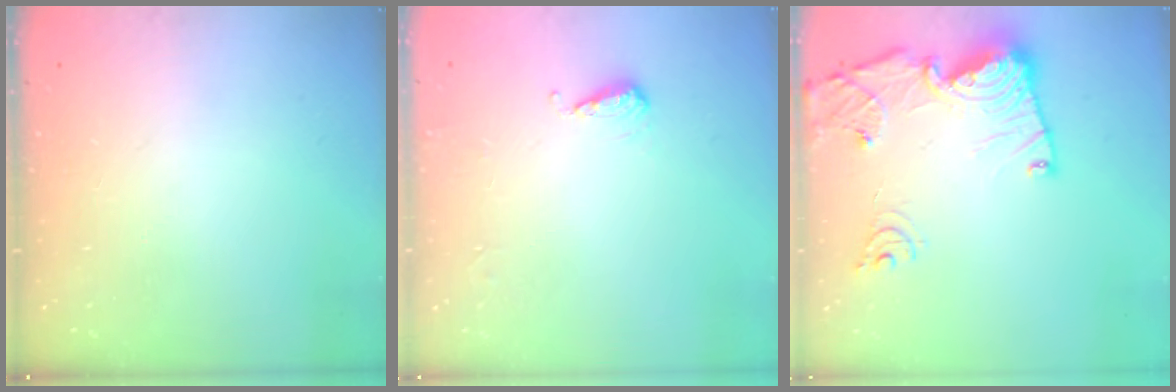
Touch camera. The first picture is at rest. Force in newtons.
{"total": 5.2, "press": 5.1, "slide": 0.9}
{"total": 16.7, "press": 16.6, "slide": 1.6}